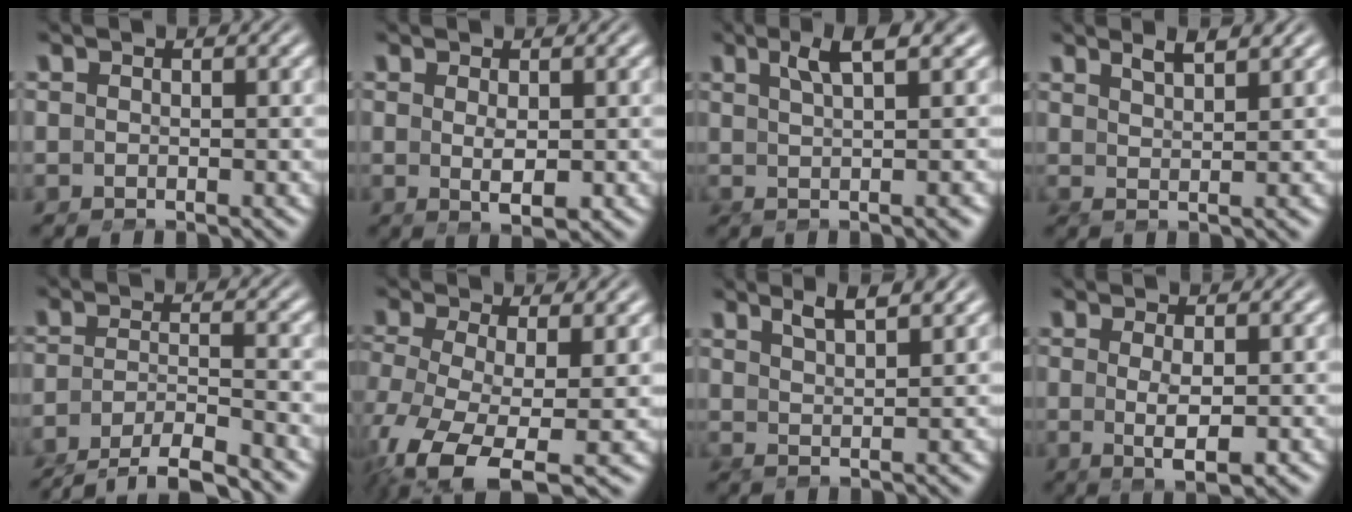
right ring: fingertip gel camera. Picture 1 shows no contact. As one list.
[{"total": 2.1, "force": [0.4, 0.0, 2.1], "torque": [-0.030, -0.005, 0.014]}, {"total": 4.0, "force": [1.4, -0.5, 3.8], "torque": [-0.041, 0.020, 0.022]}, {"total": 2.9, "force": [2.3, -1.0, 1.4], "torque": [-0.015, 0.009, 0.041]}, {"total": 7.1, "force": [-6.4, 1.4, 2.7], "torque": [-0.032, -0.016, -0.103]}, {"total": 8.2, "force": [-4.6, 4.1, 5.4], "torque": [-0.144, -0.056, -0.053]}, {"total": 3.5, "force": [2.8, -0.6, 2.1], "torque": [-0.025, 0.014, 0.046]}, {"total": 3.2, "force": [-0.2, -0.1, 3.2], "torque": [-0.050, -0.004, 0.005]}]